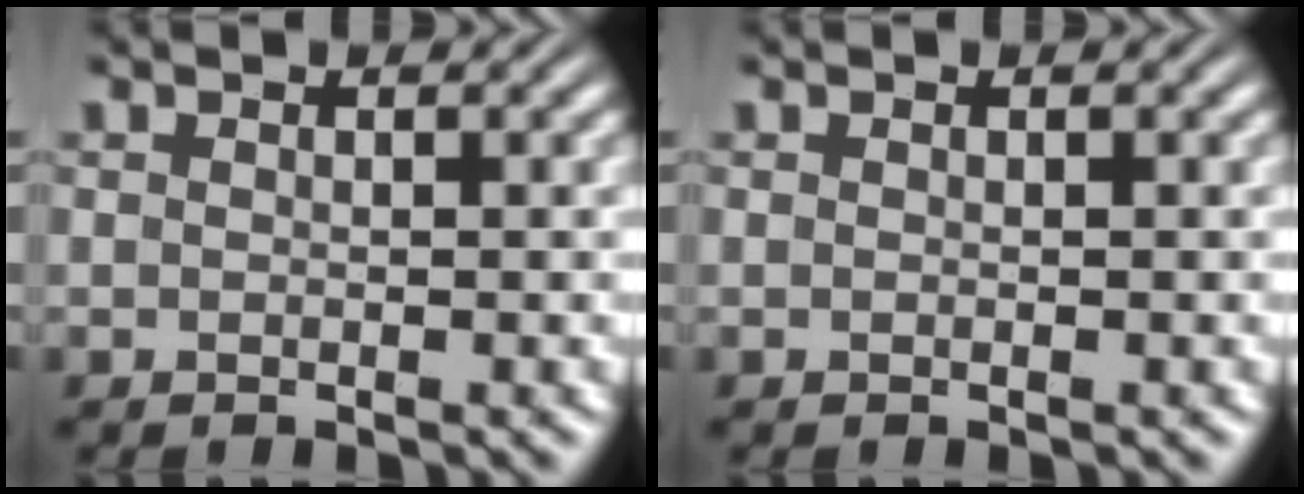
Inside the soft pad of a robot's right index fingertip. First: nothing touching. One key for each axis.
{"total": 0.0}